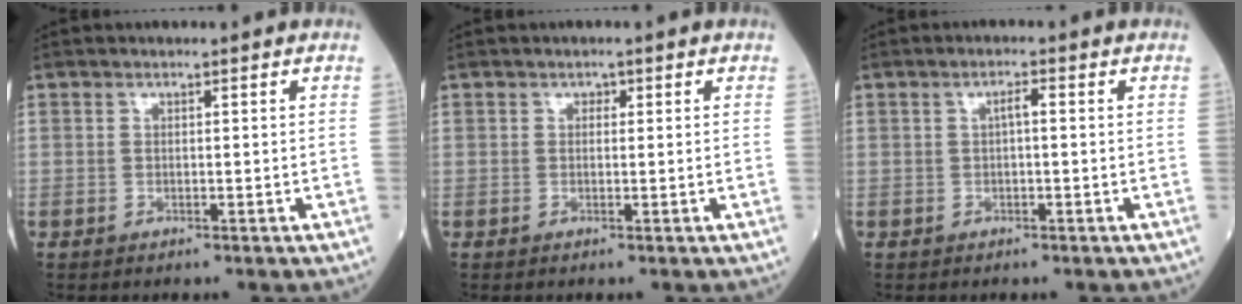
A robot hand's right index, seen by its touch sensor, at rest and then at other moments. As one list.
[{"total": 0.8, "force": [0.4, 0.7, 0.3], "torque": [0.000, 0.003, 0.003]}, {"total": 1.5, "force": [0.2, 0.3, 1.5], "torque": [-0.024, 0.005, 0.003]}]